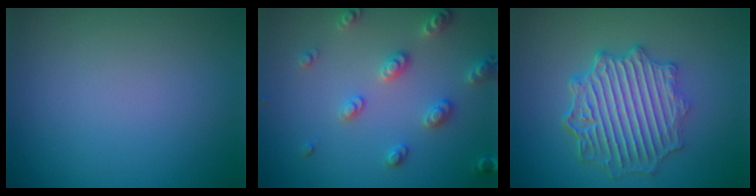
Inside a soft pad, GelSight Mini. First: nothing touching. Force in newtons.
{"total": 2.9, "press": 2.9, "slide": 0.5}
{"total": 6.4, "press": 5.3, "slide": 3.6}